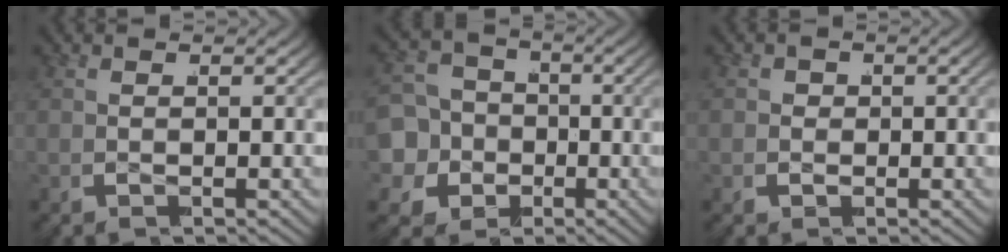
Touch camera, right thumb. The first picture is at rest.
{"total": 11.5, "force": [-0.2, 10.2, 5.2], "torque": [-0.116, -0.016, -0.013]}
{"total": 1.4, "force": [-0.1, 1.3, 0.3], "torque": [-0.005, -0.004, -0.001]}